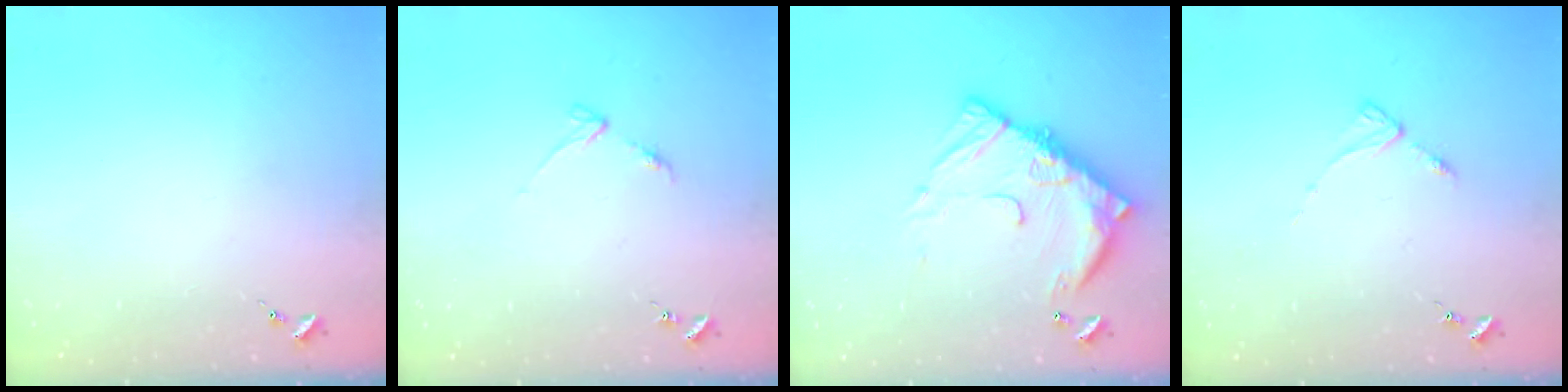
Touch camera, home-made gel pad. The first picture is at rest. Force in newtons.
{"total": 3.4, "press": 3.4, "slide": 0.4}
{"total": 14.4, "press": 14.4, "slide": 1.3}
{"total": 2.9, "press": 2.8, "slide": 0.4}